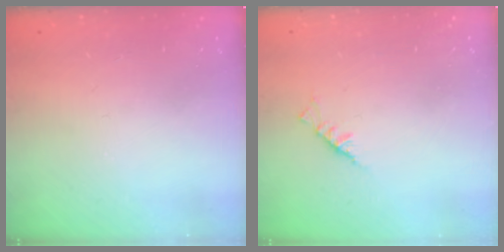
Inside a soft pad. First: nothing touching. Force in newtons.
{"total": 2.3, "press": 2.2, "slide": 0.5}